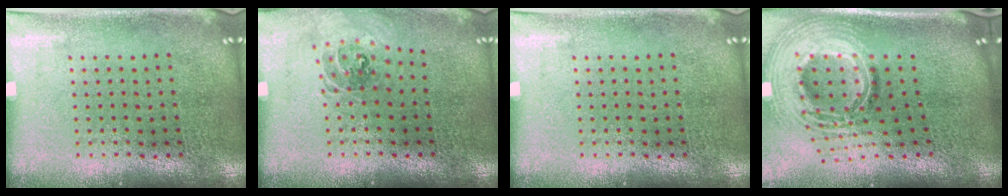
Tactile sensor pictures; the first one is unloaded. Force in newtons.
{"total": 0.9, "press": 0.9, "slide": 0.2}
{"total": 0.0}
{"total": 2.8, "press": 2.0, "slide": 2.0}